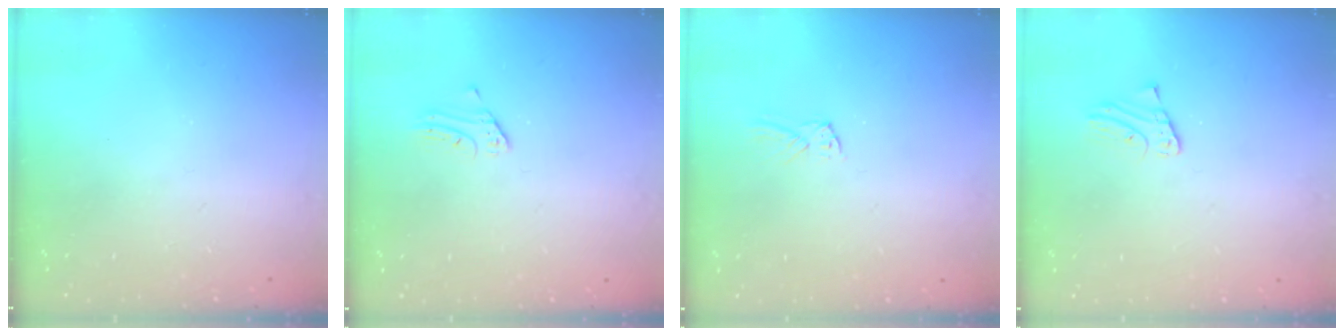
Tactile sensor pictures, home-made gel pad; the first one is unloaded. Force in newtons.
{"total": 2.2, "press": 2.2, "slide": 0.2}
{"total": 2.2, "press": 2.2, "slide": 0.1}
{"total": 1.2, "press": 1.2, "slide": 0.1}